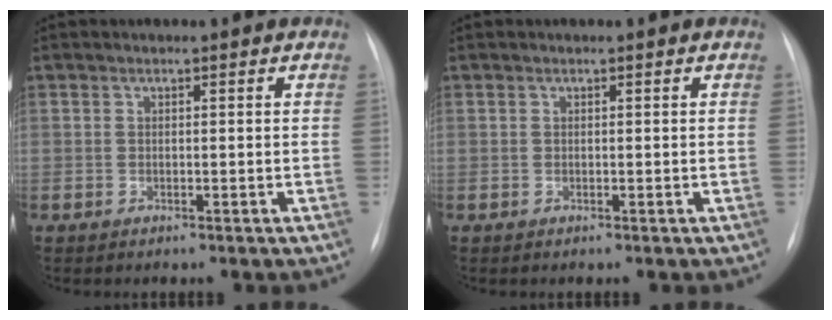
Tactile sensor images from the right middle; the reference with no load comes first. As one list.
[{"total": 0.0}]